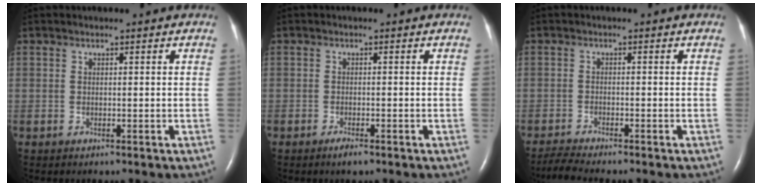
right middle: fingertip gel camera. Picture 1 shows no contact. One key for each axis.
{"total": 1.6, "fx": -1.2, "fy": 0.3, "fz": 1.0, "tx": -0.026, "ty": -0.004, "tz": -0.019}
{"total": 3.7, "fx": -3.5, "fy": -0.6, "fz": 1.2, "tx": -0.030, "ty": -0.018, "tz": -0.062}